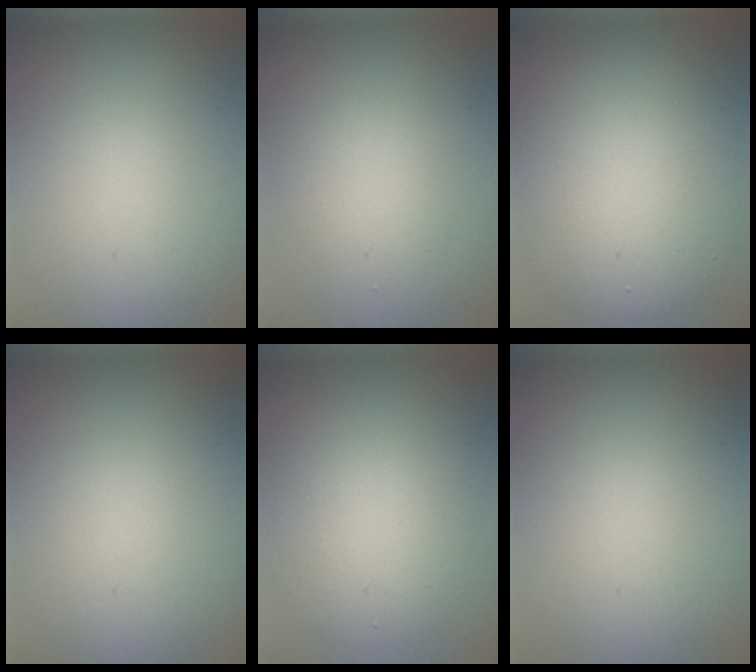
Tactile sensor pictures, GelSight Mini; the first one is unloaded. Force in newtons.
{"total": 2.4, "press": 2.4, "slide": 0.1}
{"total": 8.4, "press": 8.4, "slide": 0.6}
{"total": 0.0}
{"total": 4.9, "press": 4.9, "slide": 0.2}
{"total": 0.0}